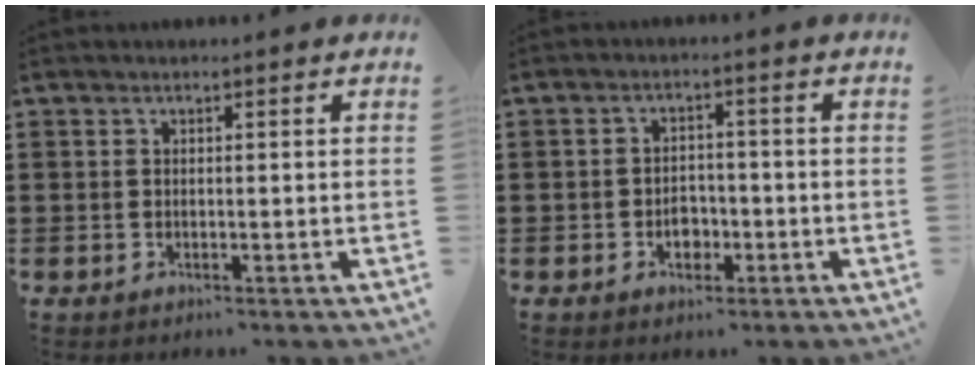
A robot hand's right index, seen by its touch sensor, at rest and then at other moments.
{"total": 3.4, "force": [-1.2, 2.4, 2.0], "torque": [-0.032, 0.000, -0.025]}